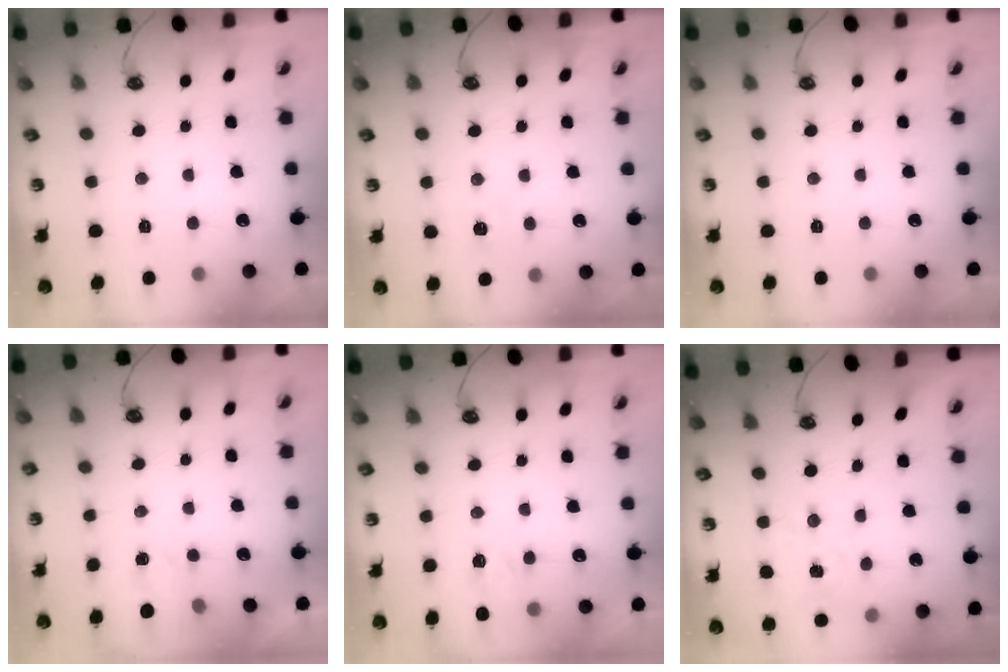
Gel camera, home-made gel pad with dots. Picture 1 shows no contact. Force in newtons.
{"total": 3.6, "press": 3.6, "slide": 0.4}
{"total": 0.0}
{"total": 1.1, "press": 1.1, "slide": 0.3}
{"total": 5.6, "press": 5.6, "slide": 0.6}
{"total": 1.6, "press": 1.6, "slide": 0.2}